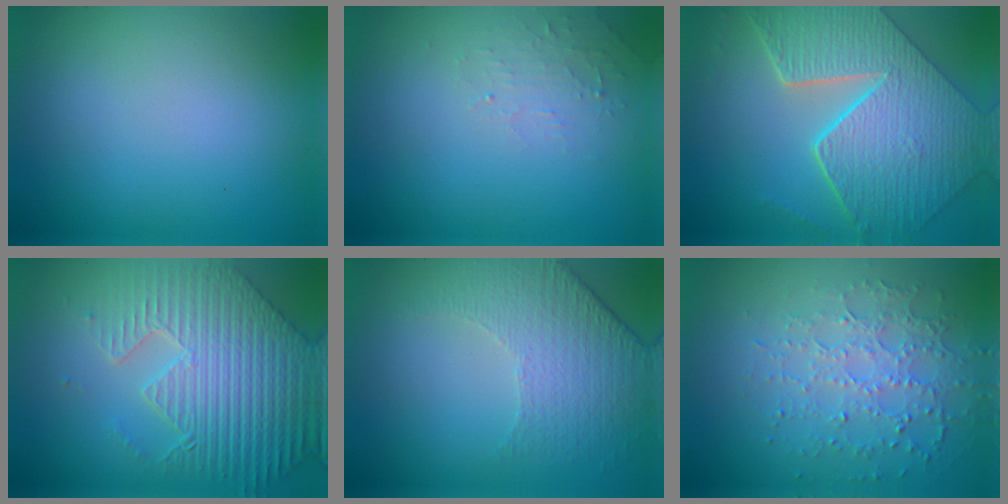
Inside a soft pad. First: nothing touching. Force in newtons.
{"total": 1.6, "press": 1.5, "slide": 0.3}
{"total": 9.2, "press": 6.8, "slide": 6.2}
{"total": 9.3, "press": 6.4, "slide": 6.7}
{"total": 4.7, "press": 3.3, "slide": 3.3}
{"total": 3.8, "press": 3.4, "slide": 1.7}